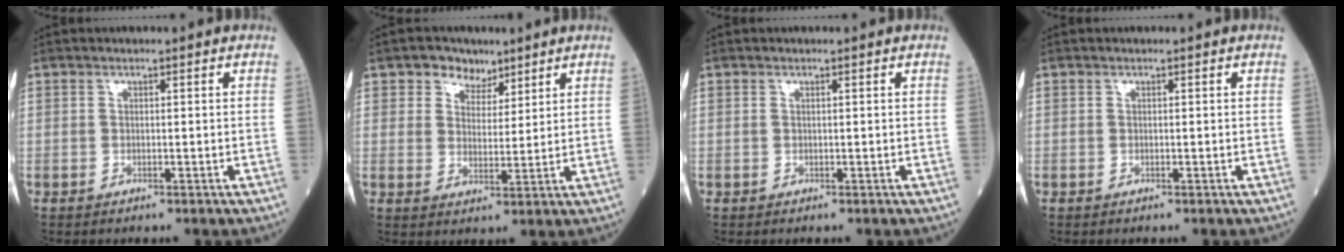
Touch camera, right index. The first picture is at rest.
{"total": 4.8, "force": [3.3, 3.3, 1.3], "torque": [-0.020, 0.005, 0.058]}
{"total": 0.0}
{"total": 0.0}